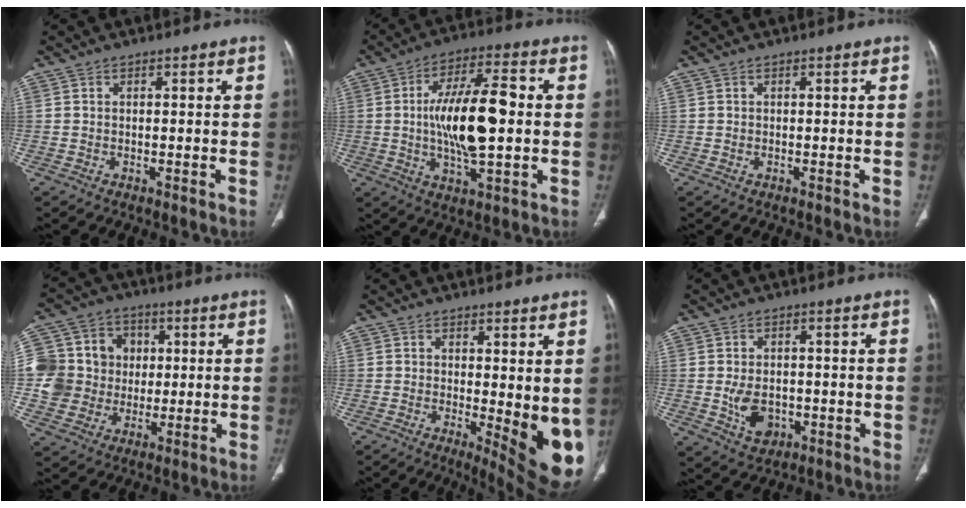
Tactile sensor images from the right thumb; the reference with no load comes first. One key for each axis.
{"total": 15.9, "fx": 0.2, "fy": 6.0, "fz": 14.7, "tx": -0.254, "ty": 0.013, "tz": 0.003}
{"total": 0.0}
{"total": 15.1, "fx": 1.1, "fy": 13.8, "fz": 5.8, "tx": -0.083, "ty": 0.029, "tz": 0.029}
{"total": 11.9, "fx": -0.6, "fy": 4.1, "fz": 11.2, "tx": -0.136, "ty": -0.027, "tz": 0.002}
{"total": 6.2, "fx": -1.1, "fy": 4.5, "fz": 4.2, "tx": -0.061, "ty": -0.002, "tz": -0.008}